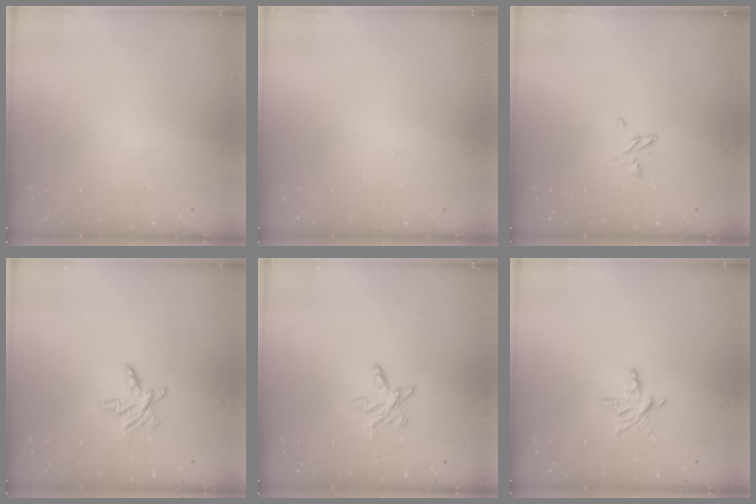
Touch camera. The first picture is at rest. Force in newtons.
{"total": 0.0}
{"total": 3.2, "press": 3.2, "slide": 0.3}
{"total": 6.1, "press": 6.1, "slide": 0.3}
{"total": 5.2, "press": 5.2, "slide": 0.6}
{"total": 6.3, "press": 6.2, "slide": 0.6}